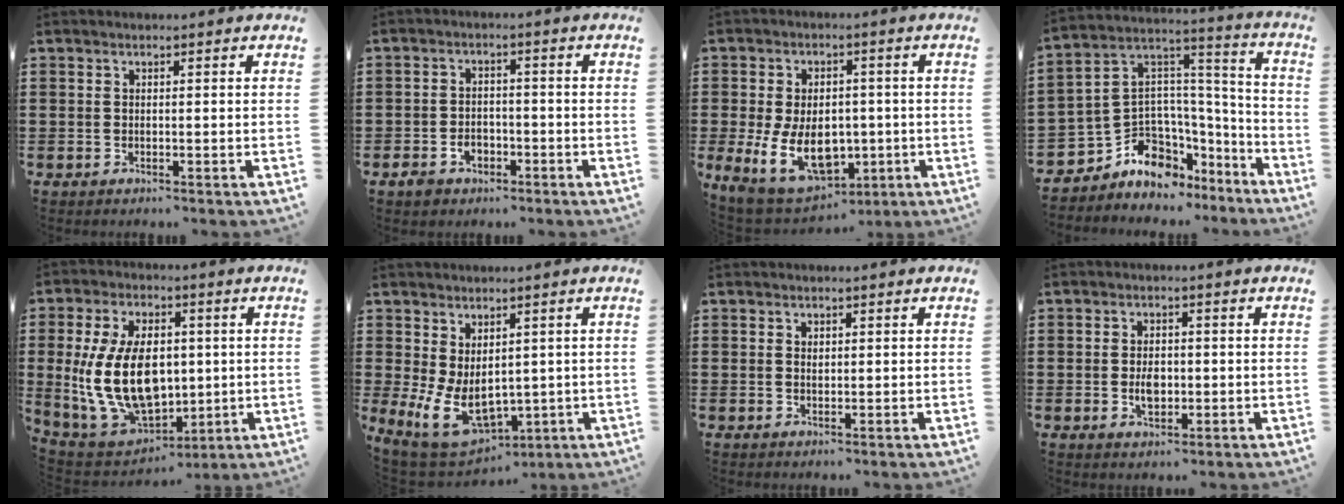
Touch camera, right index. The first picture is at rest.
{"total": 3.2, "force": [-1.9, 2.2, 1.2], "torque": [-0.034, 0.003, -0.042]}
{"total": 11.6, "force": [-2.0, 8.1, 8.1], "torque": [-0.158, -0.003, -0.029]}
{"total": 8.1, "force": [-4.1, 6.8, 1.9], "torque": [-0.075, -0.013, -0.072]}
{"total": 15.3, "force": [0.9, 9.6, 11.9], "torque": [-0.268, -0.006, 0.016]}
{"total": 9.7, "force": [-0.1, 6.3, 7.4], "torque": [-0.164, -0.008, 0.006]}
{"total": 0.9, "force": [0.3, 0.6, 0.6], "torque": [-0.012, 0.003, 0.006]}
{"total": 3.5, "force": [-0.4, 2.2, 2.7], "torque": [-0.044, 0.000, -0.010]}